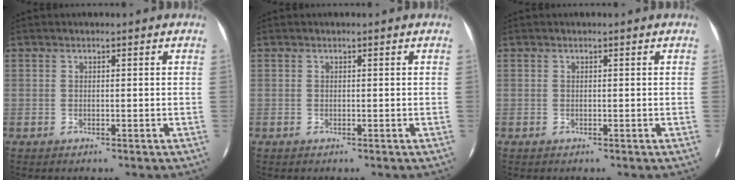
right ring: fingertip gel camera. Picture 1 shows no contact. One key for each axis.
{"total": 0.0}
{"total": 0.0}